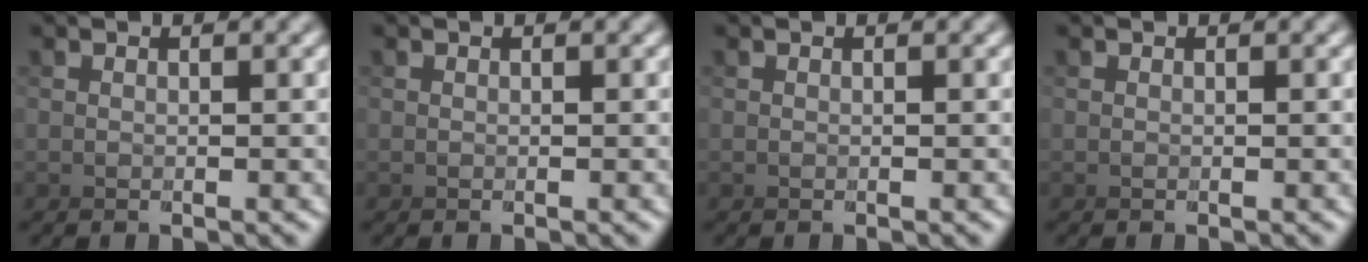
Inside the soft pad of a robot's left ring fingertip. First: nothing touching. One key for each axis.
{"total": 0.0}
{"total": 0.0}
{"total": 0.0}